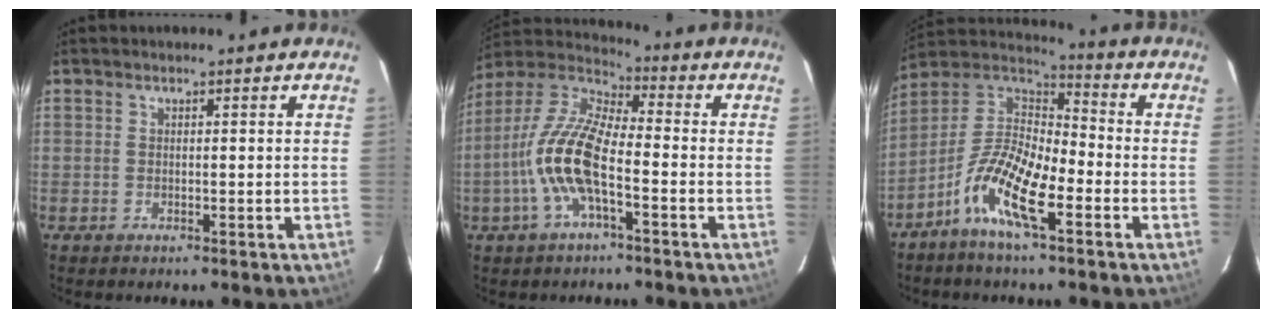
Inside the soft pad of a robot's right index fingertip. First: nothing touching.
{"total": 13.4, "force": [-4.2, 4.4, 11.9], "torque": [-0.252, 0.004, -0.088]}
{"total": 12.9, "force": [-6.4, 4.1, 10.4], "torque": [-0.210, -0.003, -0.130]}